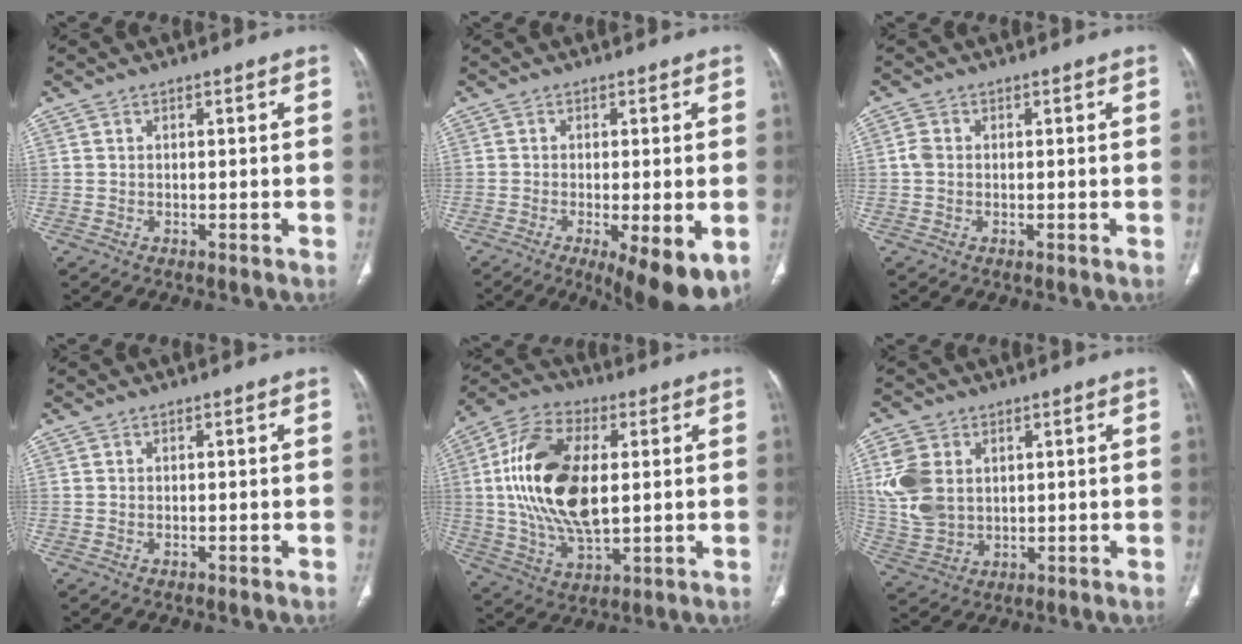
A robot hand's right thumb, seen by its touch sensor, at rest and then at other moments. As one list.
[{"total": 11.3, "force": [-4.3, 3.3, 10.0], "torque": [-0.141, -0.018, -0.059]}, {"total": 1.8, "force": [-0.1, 1.4, 1.1], "torque": [-0.024, 0.003, -0.005]}, {"total": 0.0}, {"total": 20.0, "force": [2.2, 10.5, 16.9], "torque": [-0.329, 0.000, 0.041]}, {"total": 11.0, "force": [2.7, 8.1, 7.1], "torque": [-0.145, -0.007, 0.062]}]